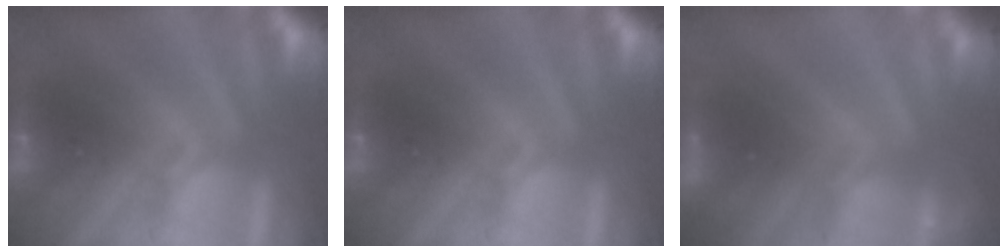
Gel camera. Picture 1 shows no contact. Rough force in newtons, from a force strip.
{"total": 0.0}
{"total": 3.5}